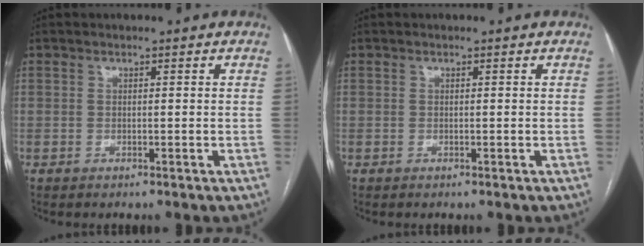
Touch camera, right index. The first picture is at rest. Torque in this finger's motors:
{"motor_torque": [0.00, 0.00, 0.01, 0.00]}